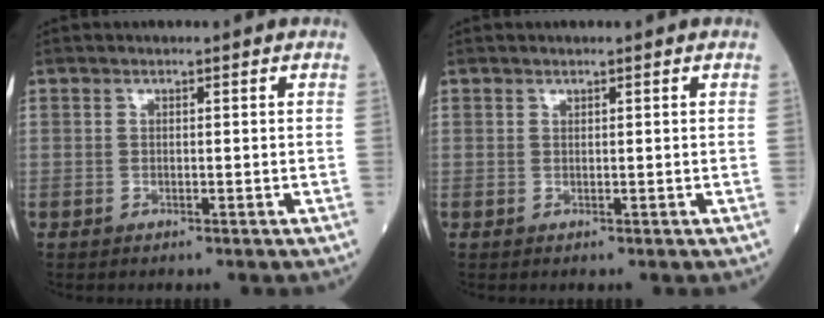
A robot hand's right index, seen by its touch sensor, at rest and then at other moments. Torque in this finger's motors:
{"motor_torque": [-0.02, 0.00, -0.01, 0.00]}